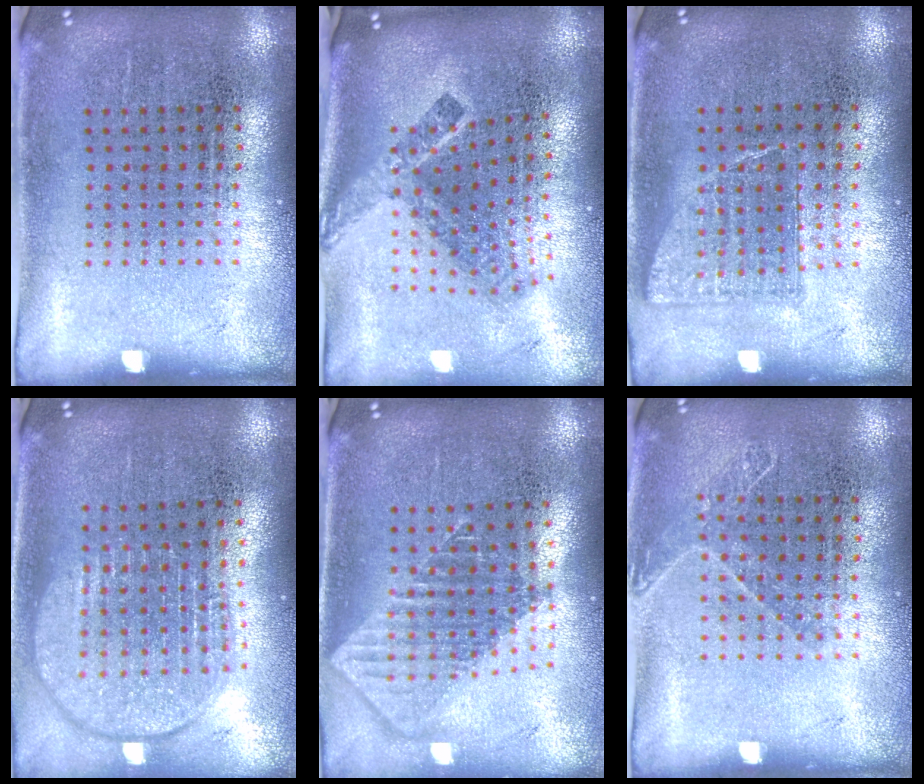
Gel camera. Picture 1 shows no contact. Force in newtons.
{"total": 2.5, "press": 1.6, "slide": 1.9}
{"total": 0.8, "press": 0.7, "slide": 0.3}
{"total": 2.0, "press": 1.6, "slide": 1.2}
{"total": 1.9, "press": 1.5, "slide": 1.2}
{"total": 1.0, "press": 0.9, "slide": 0.3}